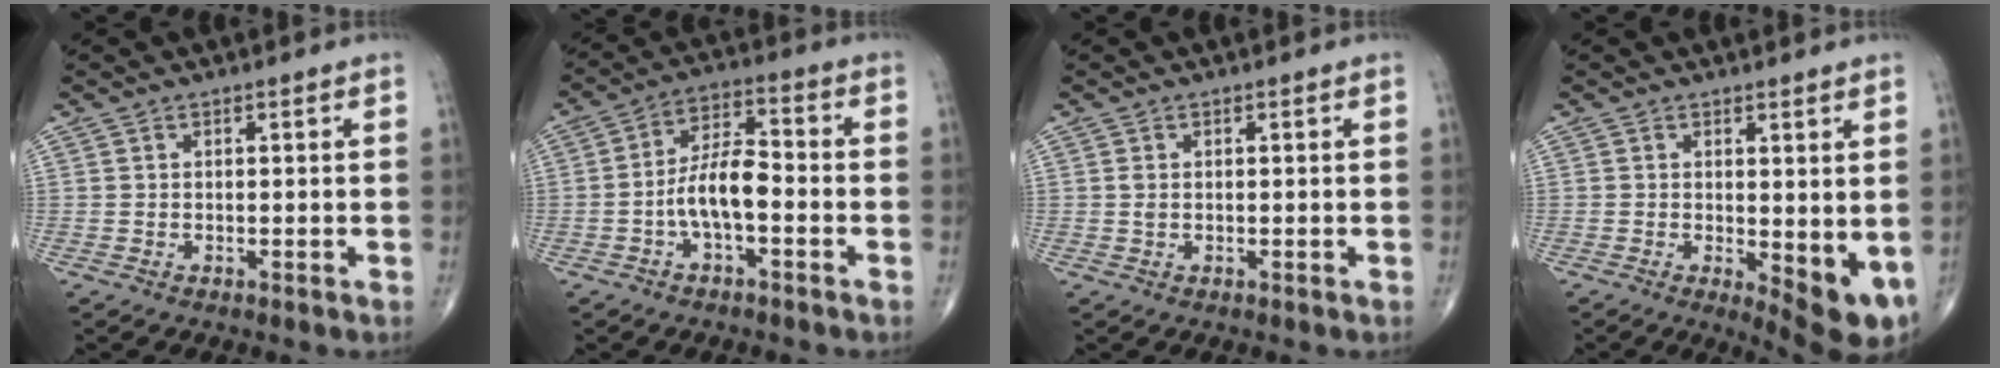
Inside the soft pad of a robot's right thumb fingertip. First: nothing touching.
{"total": 8.8, "force": [-2.5, 3.8, 7.6], "torque": [-0.137, 0.038, -0.052]}
{"total": 0.9, "force": [0.1, 0.6, 0.7], "torque": [-0.016, 0.003, 0.003]}
{"total": 8.2, "force": [-0.7, 2.9, 7.7], "torque": [-0.097, -0.021, -0.002]}